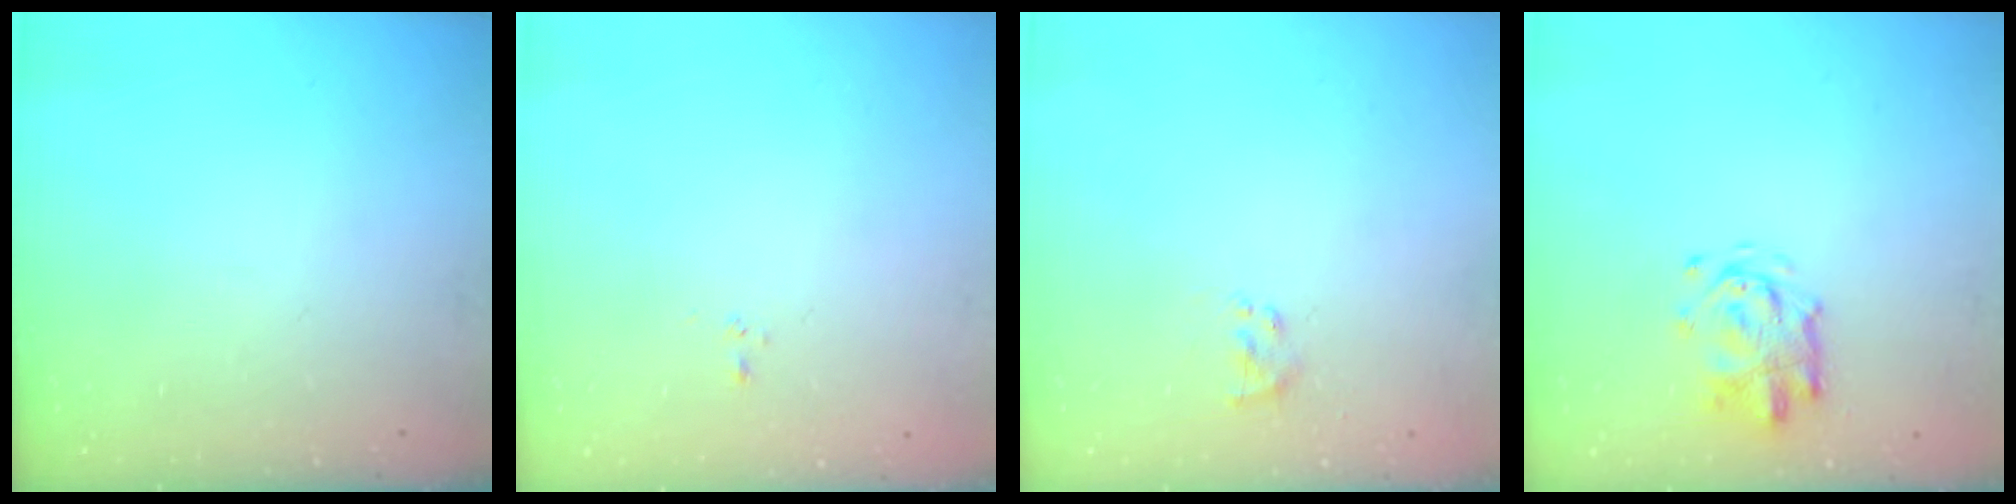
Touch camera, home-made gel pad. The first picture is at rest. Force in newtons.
{"total": 1.6, "press": 1.4, "slide": 0.8}
{"total": 1.4, "press": 1.2, "slide": 0.6}
{"total": 3.3, "press": 3.3, "slide": 0.4}